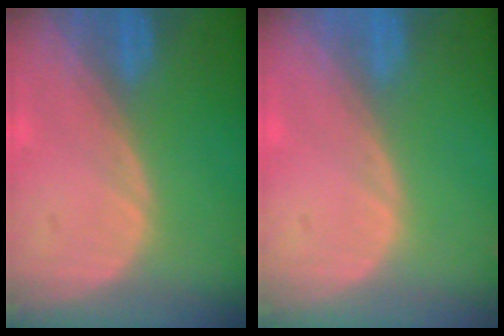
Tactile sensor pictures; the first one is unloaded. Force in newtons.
{"total": 0.0}